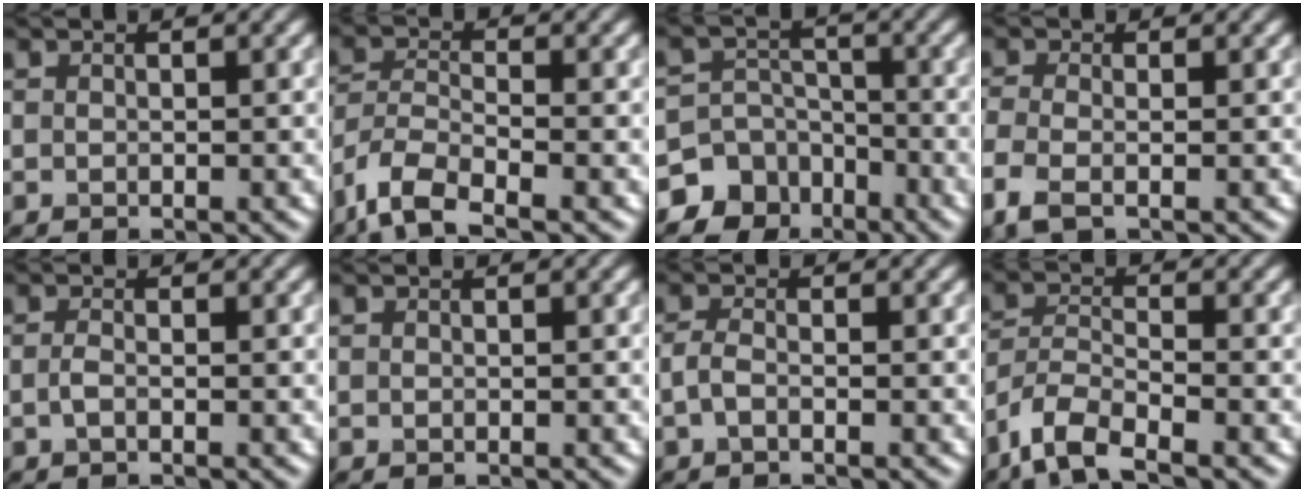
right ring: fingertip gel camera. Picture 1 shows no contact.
{"total": 5.9, "force": [-4.0, 1.9, 3.8], "torque": [-0.076, -0.006, -0.087]}
{"total": 9.7, "force": [-6.0, 7.6, 0.7], "torque": [-0.004, -0.021, -0.120]}
{"total": 3.4, "force": [-1.7, 1.3, 2.6], "torque": [-0.071, -0.010, -0.047]}
{"total": 0.9, "force": [-0.3, 0.3, 0.8], "torque": [-0.019, -0.002, -0.009]}
{"total": 0.0}
{"total": 1.3, "force": [-0.5, 0.5, 1.1], "torque": [-0.028, -0.001, -0.015]}
{"total": 5.3, "force": [-3.8, 1.6, 3.3], "torque": [-0.065, -0.005, -0.081]}